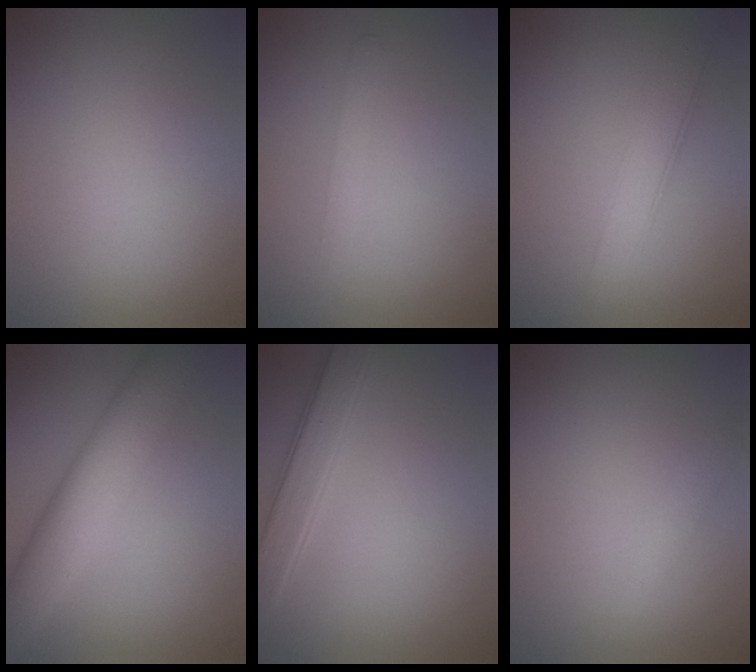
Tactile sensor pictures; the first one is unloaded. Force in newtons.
{"total": 1.0, "press": 1.0, "slide": 0.1}
{"total": 2.9, "press": 2.9, "slide": 0.1}
{"total": 6.7, "press": 6.7, "slide": 0.1}
{"total": 3.0, "press": 3.0, "slide": 0.0}
{"total": 1.3, "press": 1.3, "slide": 0.1}